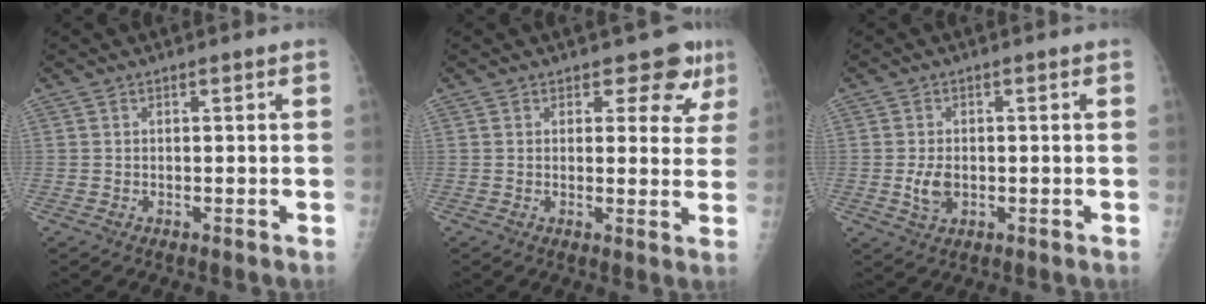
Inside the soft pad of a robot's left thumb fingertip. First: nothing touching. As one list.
[{"total": 6.0, "force": [3.9, 3.6, 2.8], "torque": [0.004, -0.020, 0.041]}, {"total": 4.1, "force": [-0.7, 2.6, 3.1], "torque": [-0.056, 0.003, -0.008]}]